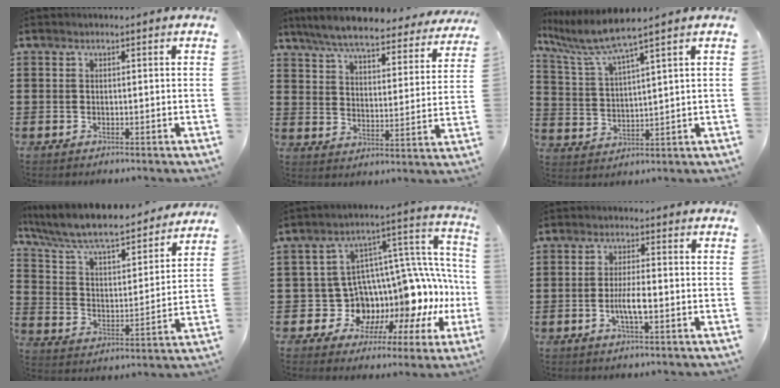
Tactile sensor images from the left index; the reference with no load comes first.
{"total": 7.4, "force": [6.8, 0.5, 2.9], "torque": [-0.086, -0.040, 0.118]}
{"total": 6.3, "force": [5.0, -0.3, 3.9], "torque": [-0.097, -0.026, 0.082]}
{"total": 7.6, "force": [6.9, 0.7, 3.1], "torque": [-0.091, -0.050, 0.113]}
{"total": 7.8, "force": [-0.6, 6.2, 4.8], "torque": [-0.094, -0.067, -0.010]}
{"total": 4.3, "force": [-1.2, 0.9, 4.0], "torque": [-0.083, -0.003, -0.026]}